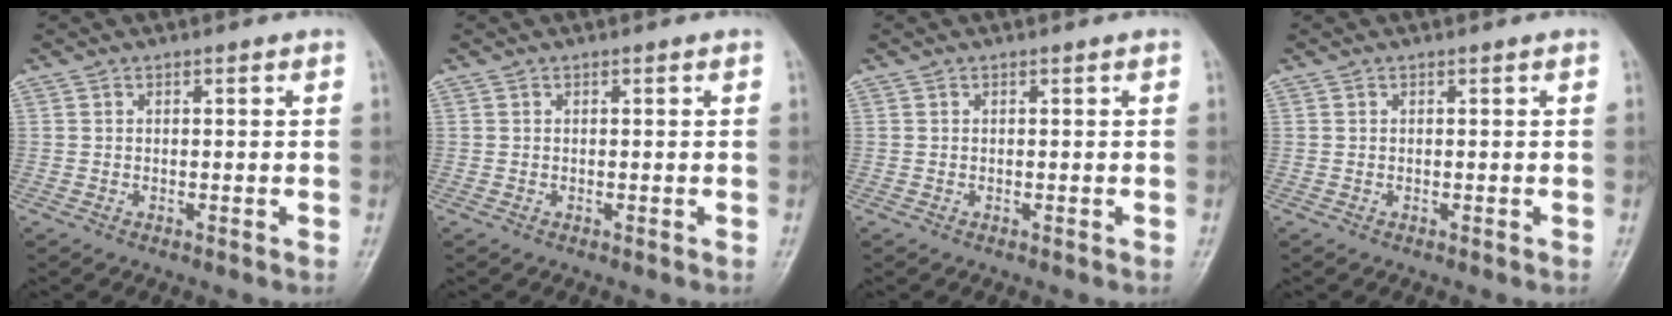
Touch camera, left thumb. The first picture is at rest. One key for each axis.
{"total": 0.0}
{"total": 0.0}
{"total": 0.0}